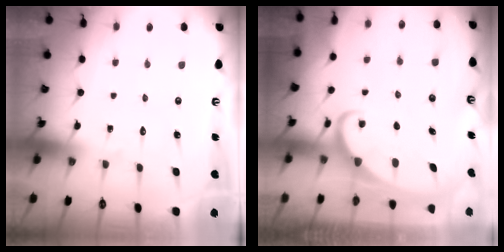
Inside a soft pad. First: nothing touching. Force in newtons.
{"total": 2.2, "press": 2.2, "slide": 0.3}